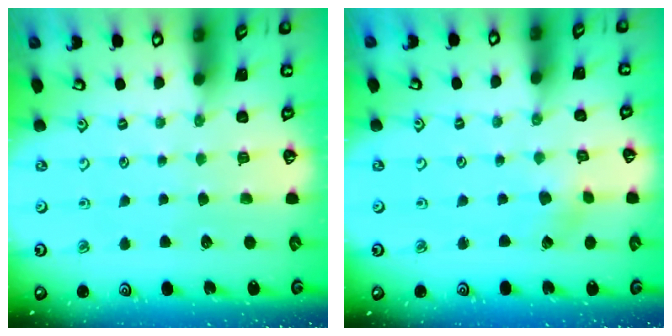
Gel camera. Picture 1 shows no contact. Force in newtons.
{"total": 2.0, "press": 2.0, "slide": 0.3}